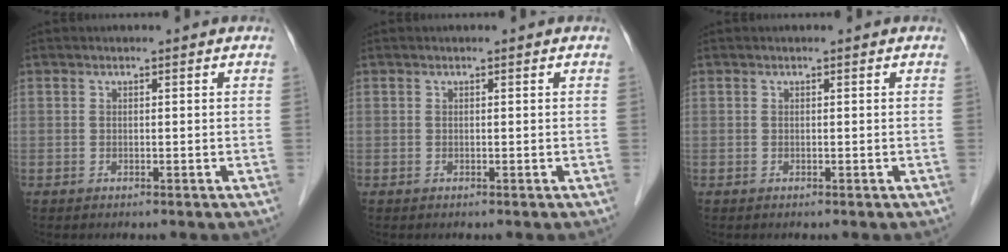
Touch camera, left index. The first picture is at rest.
{"total": 0.0}
{"total": 0.0}